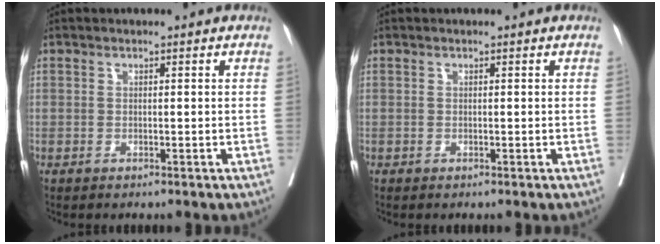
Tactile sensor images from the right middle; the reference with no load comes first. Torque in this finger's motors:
{"motor_torque": [0.22, -0.03, 0.04, 0.01]}